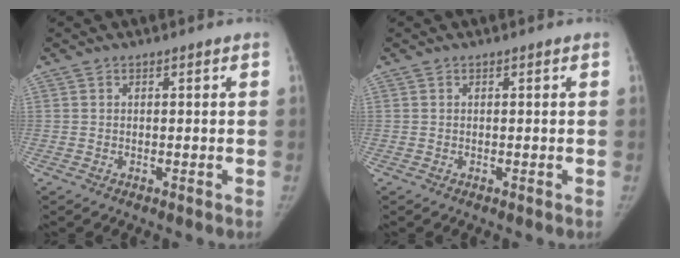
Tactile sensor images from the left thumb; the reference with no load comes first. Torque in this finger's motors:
{"motor_torque": [0.01, 0.01, 0.00, -0.01, 0.00]}